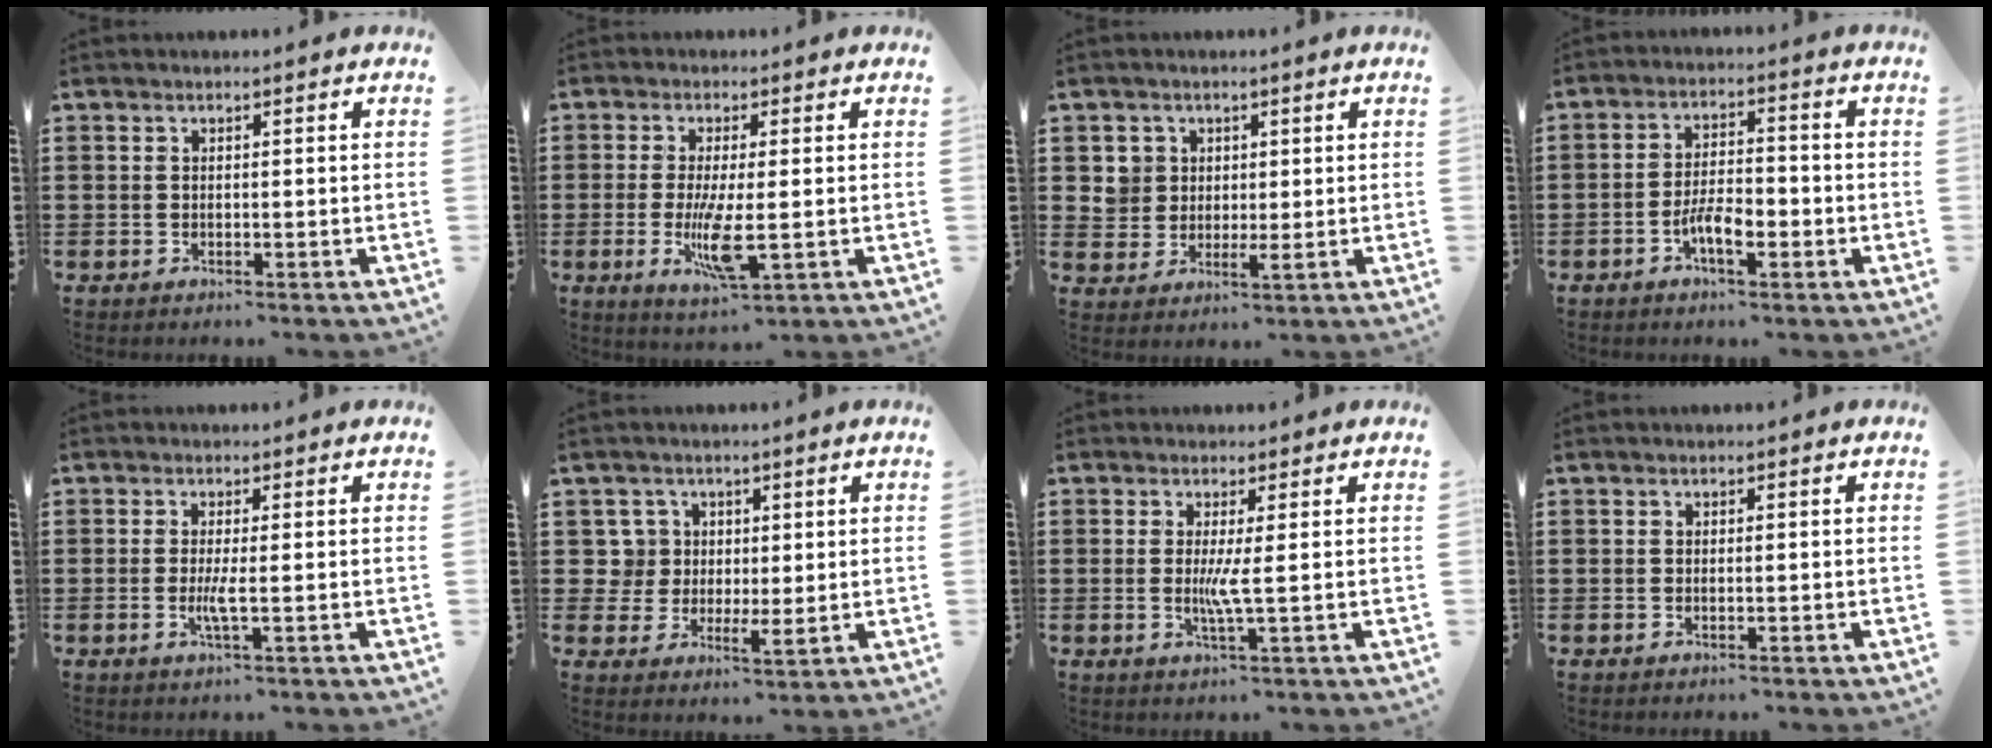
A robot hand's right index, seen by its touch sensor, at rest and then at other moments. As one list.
[{"total": 6.9, "force": [-1.3, 1.4, 6.6], "torque": [-0.140, -0.021, -0.025]}, {"total": 3.2, "force": [1.0, 3.0, 0.8], "torque": [-0.031, 0.012, 0.019]}, {"total": 5.8, "force": [-2.4, 2.0, 4.8], "torque": [-0.100, 0.002, -0.049]}, {"total": 2.7, "force": [-0.5, 0.0, 2.6], "torque": [-0.053, -0.010, -0.012]}, {"total": 4.2, "force": [1.2, 3.8, 1.2], "torque": [-0.043, 0.013, 0.022]}, {"total": 3.4, "force": [0.0, -0.4, 3.4], "torque": [-0.062, -0.010, -0.002]}, {"total": 0.0}]